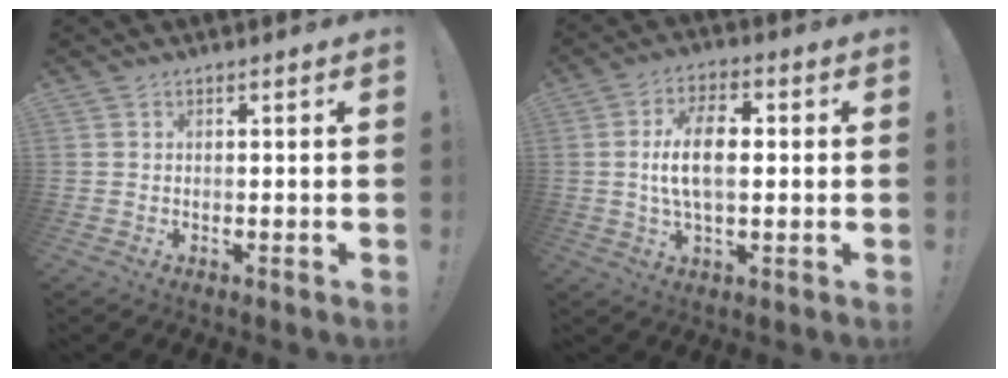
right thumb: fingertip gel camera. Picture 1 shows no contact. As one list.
[{"total": 11.5, "force": [0.6, 5.9, 9.8], "torque": [-0.170, 0.003, 0.007]}]